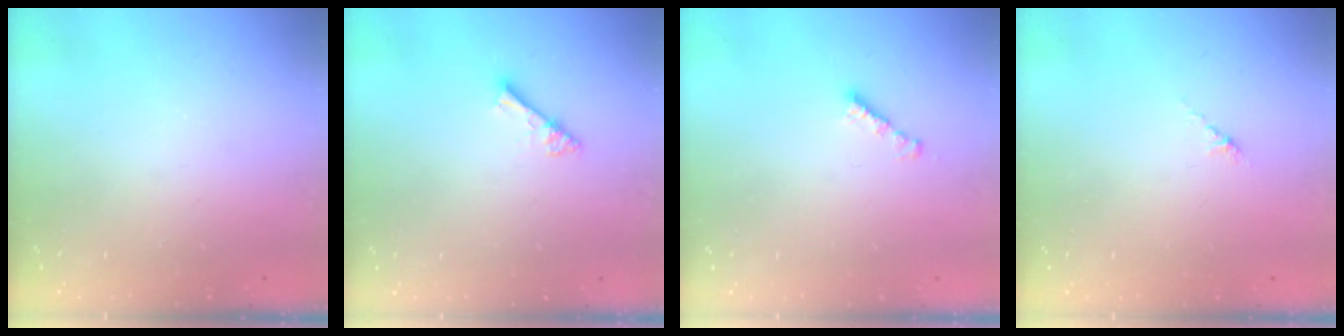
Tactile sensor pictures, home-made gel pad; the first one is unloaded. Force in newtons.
{"total": 2.8, "press": 2.8, "slide": 0.3}
{"total": 2.3, "press": 2.3, "slide": 0.2}
{"total": 2.7, "press": 2.7, "slide": 0.7}